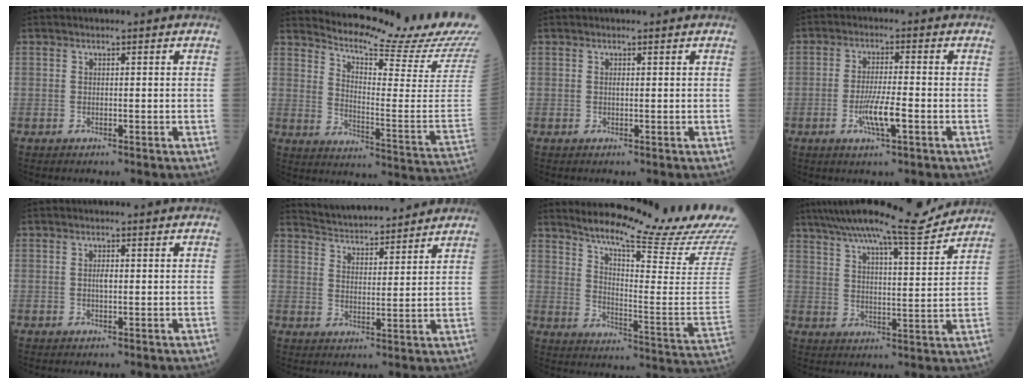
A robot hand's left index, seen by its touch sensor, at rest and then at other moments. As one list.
[{"total": 21.5, "force": [20.2, 0.0, 7.3], "torque": [-0.136, -0.113, 0.253]}, {"total": 0.6, "force": [0.3, 0.2, 0.4], "torque": [-0.018, 0.003, 0.006]}, {"total": 5.1, "force": [-1.9, 0.5, 4.7], "torque": [-0.097, -0.010, -0.035]}, {"total": 1.1, "force": [0.1, 0.4, 1.0], "torque": [-0.024, 0.000, 0.002]}, {"total": 13.8, "force": [13.0, 2.1, 4.1], "torque": [-0.067, 0.013, 0.193]}, {"total": 23.9, "force": [20.8, -0.1, 11.6], "torque": [-0.190, -0.094, 0.272]}, {"total": 15.9, "force": [14.4, 0.3, 6.7], "torque": [-0.112, -0.004, 0.212]}]